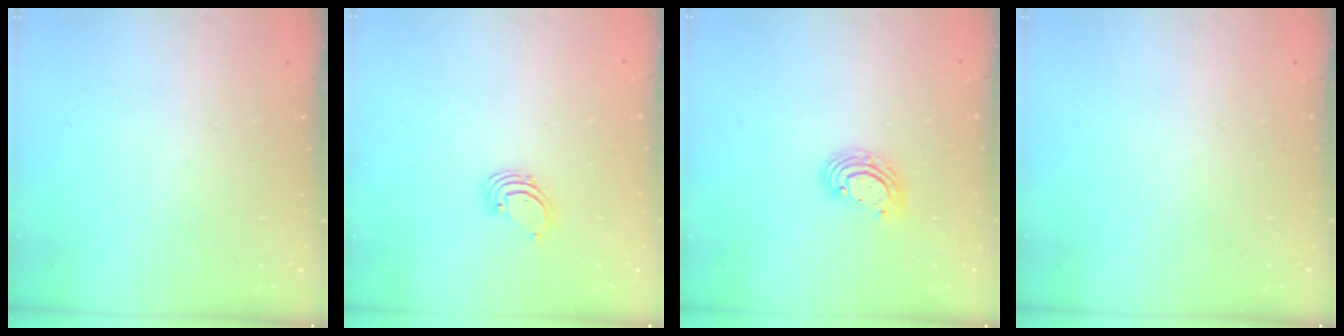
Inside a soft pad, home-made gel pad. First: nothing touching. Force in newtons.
{"total": 1.4, "press": 1.4, "slide": 0.1}
{"total": 6.0, "press": 6.0, "slide": 0.8}
{"total": 0.0}